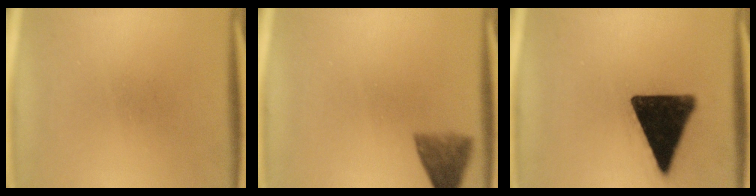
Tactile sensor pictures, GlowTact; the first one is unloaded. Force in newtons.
{"total": 4.8}
{"total": 16.6}